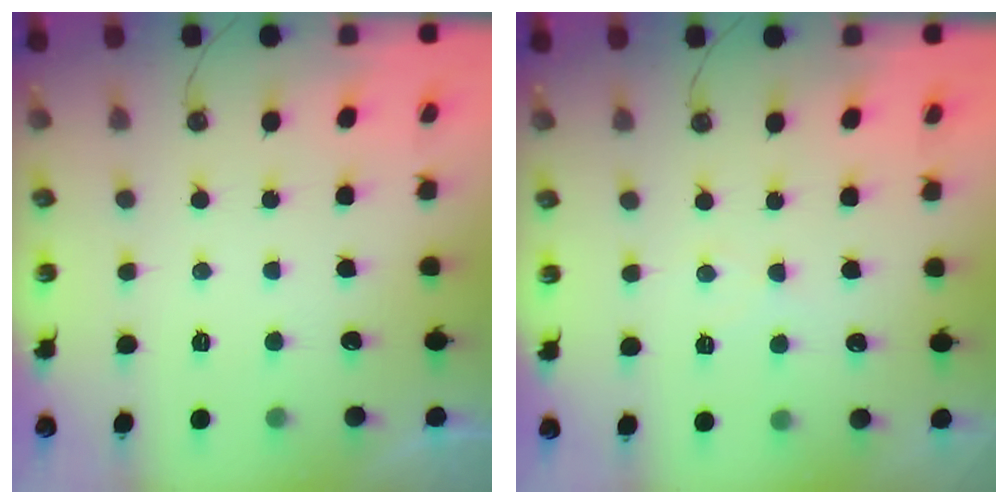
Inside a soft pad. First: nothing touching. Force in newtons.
{"total": 5.0, "press": 5.0, "slide": 0.7}